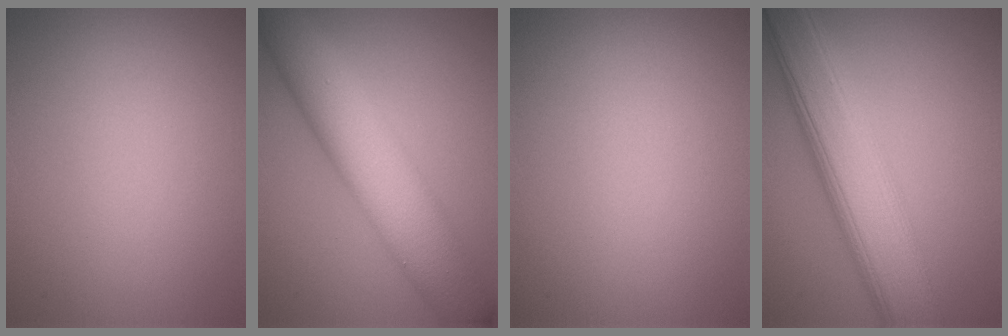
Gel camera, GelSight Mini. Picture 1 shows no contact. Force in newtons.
{"total": 9.0, "press": 9.0, "slide": 0.3}
{"total": 0.0}
{"total": 8.9, "press": 8.9, "slide": 0.3}